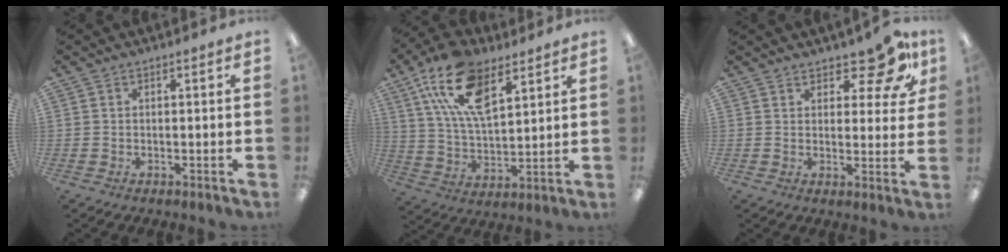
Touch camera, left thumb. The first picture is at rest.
{"total": 16.9, "force": [9.1, 8.4, 11.5], "torque": [-0.224, -0.025, 0.164]}
{"total": 9.1, "force": [6.7, 3.9, 4.7], "torque": [-0.053, -0.044, 0.117]}